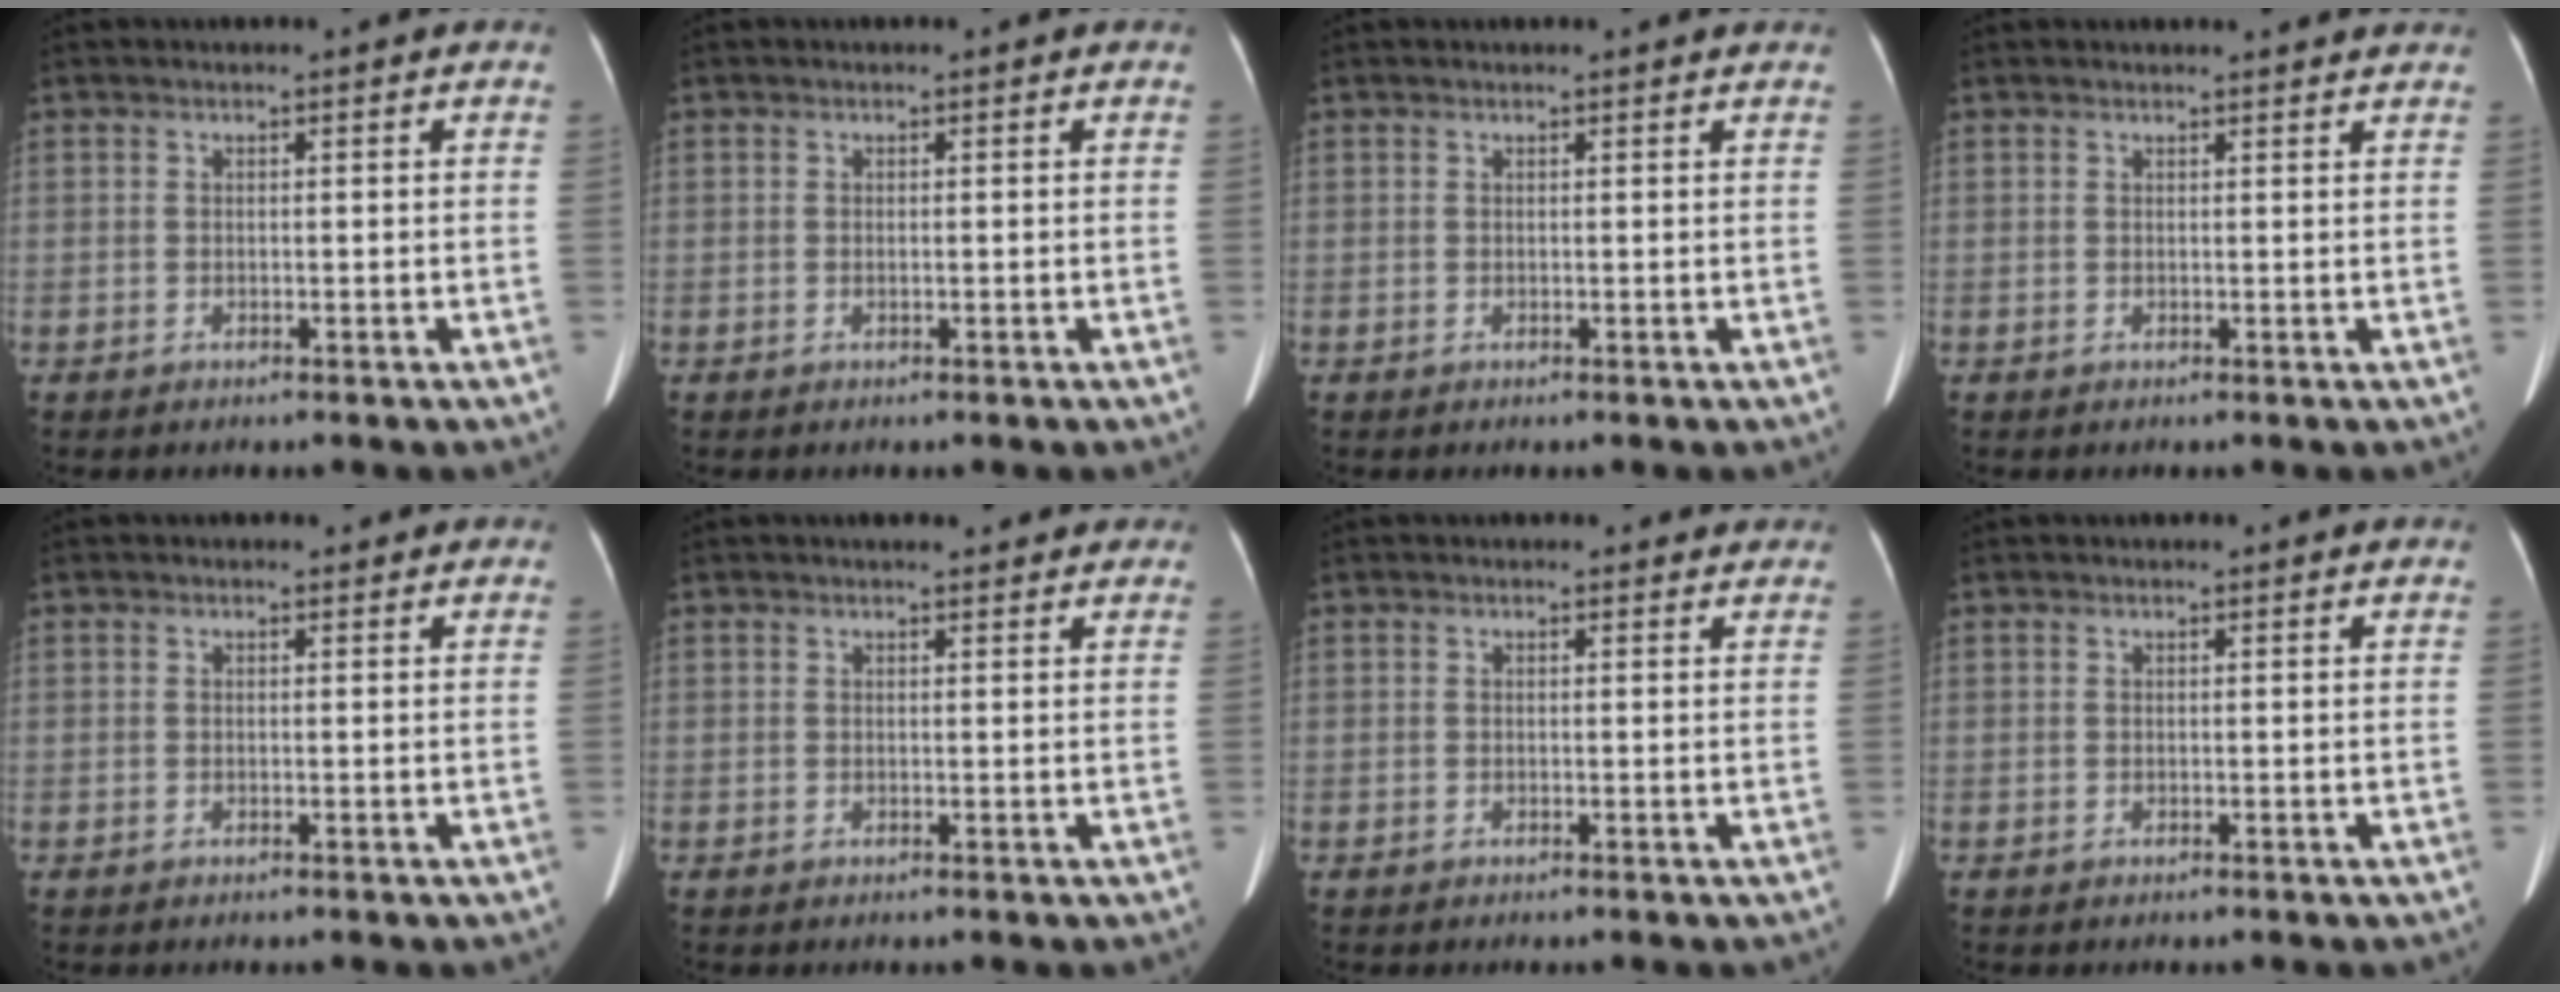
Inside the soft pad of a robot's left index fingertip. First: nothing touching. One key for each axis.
{"total": 0.0}
{"total": 2.2, "fx": 2.1, "fy": 0.3, "fz": 0.5, "tx": -0.011, "ty": 0.012, "tz": 0.018}
{"total": 5.0, "fx": 4.8, "fy": 0.6, "fz": 1.2, "tx": -0.013, "ty": 0.015, "tz": 0.045}
{"total": 1.1, "fx": 0.9, "fy": 0.5, "fz": 0.1, "tx": -0.004, "ty": 0.003, "tz": 0.007}
{"total": 5.8, "fx": 5.1, "fy": 1.6, "fz": 2.3, "tx": -0.019, "ty": 0.016, "tz": 0.054}
{"total": 2.2, "fx": 2.0, "fy": 0.9, "fz": 0.2, "tx": 0.000, "ty": 0.001, "tz": 0.009}
{"total": 1.6, "fx": 1.5, "fy": 0.3, "fz": 0.4, "tx": -0.011, "ty": 0.010, "tz": 0.012}